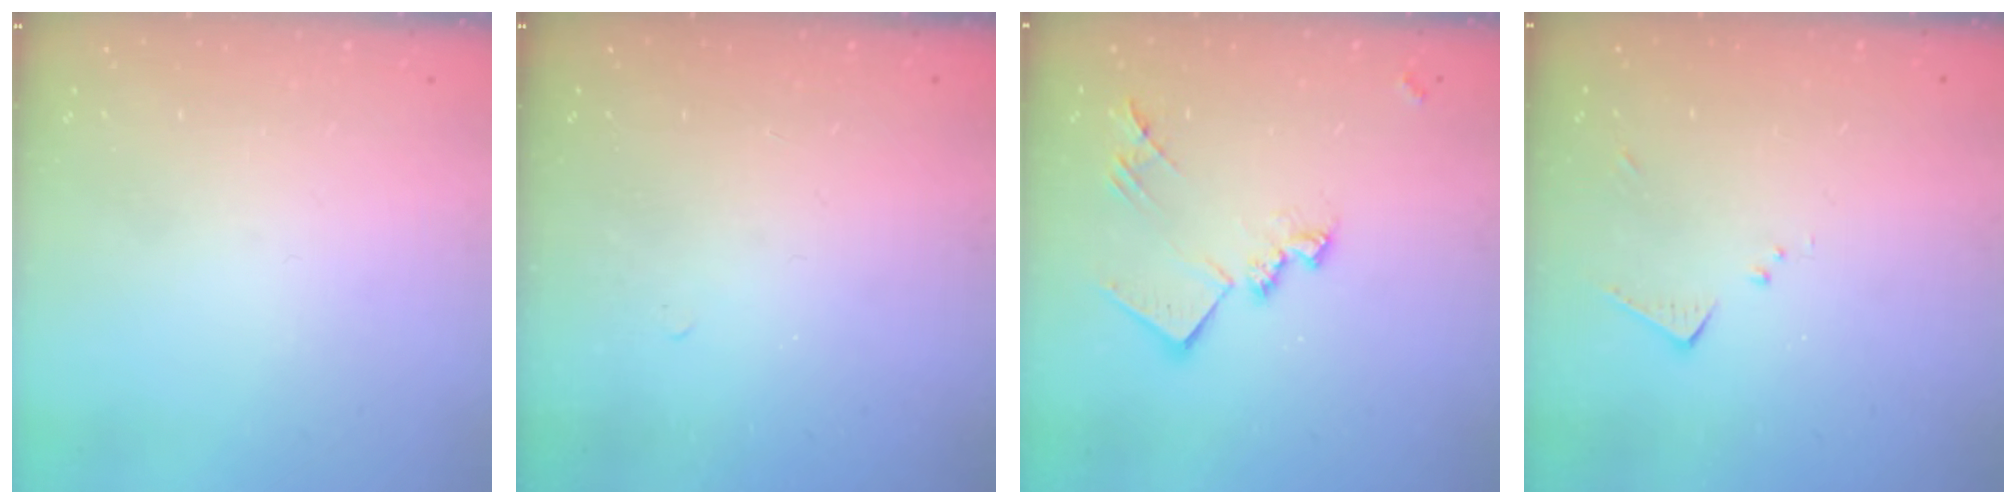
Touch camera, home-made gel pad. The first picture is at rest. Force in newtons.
{"total": 4.6, "press": 4.5, "slide": 0.6}
{"total": 14.2, "press": 14.2, "slide": 0.5}
{"total": 6.9, "press": 6.9, "slide": 0.3}